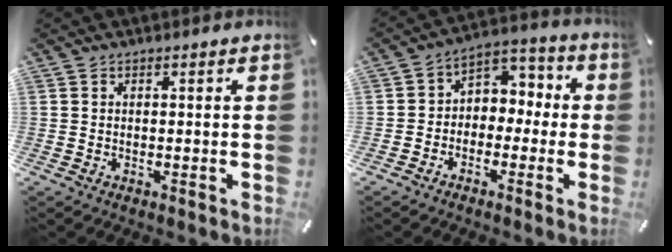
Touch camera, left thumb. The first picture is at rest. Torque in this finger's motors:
{"motor_torque": [0.21, 0.22, 0.59, 0.29, 0.01]}